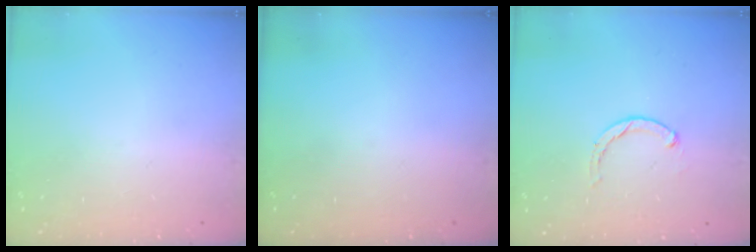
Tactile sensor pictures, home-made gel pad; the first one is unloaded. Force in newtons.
{"total": 0.0}
{"total": 0.6, "press": 0.6, "slide": 0.2}